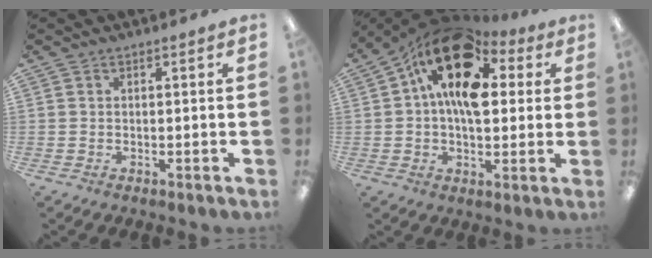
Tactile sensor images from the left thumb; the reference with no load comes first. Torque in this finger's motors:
{"motor_torque": [-0.32, 1.96, 1.46, -1.31, 0.43]}